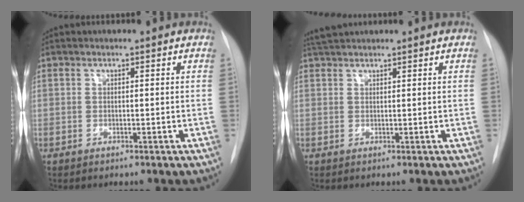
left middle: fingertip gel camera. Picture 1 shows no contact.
{"total": 2.9, "force": [2.7, 0.2, 0.9], "torque": [-0.020, 0.022, 0.052]}